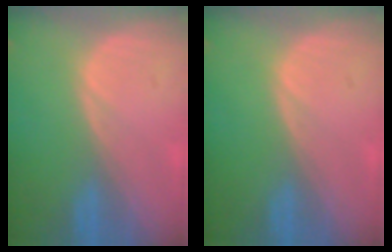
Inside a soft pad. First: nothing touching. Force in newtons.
{"total": 0.0}